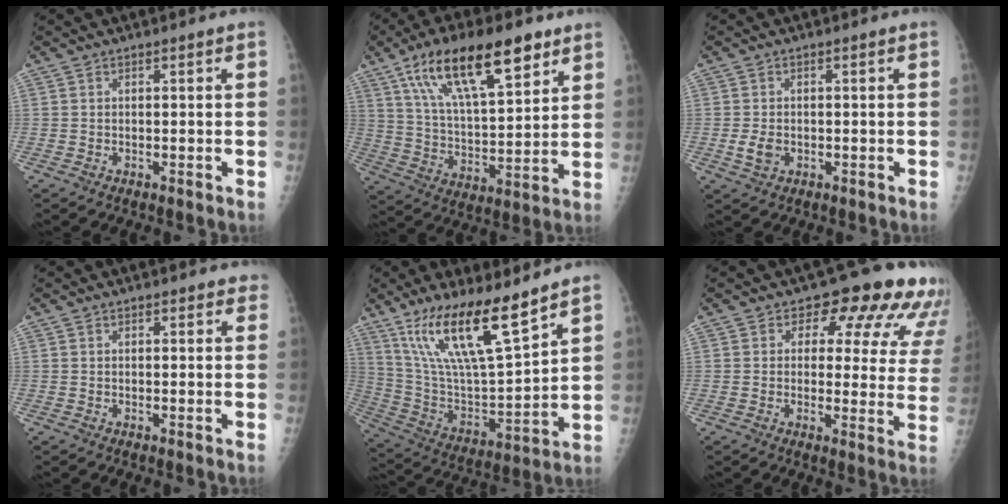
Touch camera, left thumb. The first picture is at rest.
{"total": 20.8, "force": [11.6, 7.5, 15.5], "torque": [-0.241, -0.028, 0.207]}
{"total": 2.9, "force": [-0.6, 2.0, 2.0], "torque": [-0.038, -0.001, -0.009]}
{"total": 1.8, "force": [1.4, 0.9, 0.7], "torque": [0.014, -0.001, 0.010]}
{"total": 19.7, "force": [13.2, 4.1, 14.0], "torque": [-0.240, -0.066, 0.252]}
{"total": 14.6, "force": [10.0, 7.2, 7.8], "torque": [-0.033, -0.045, 0.088]}